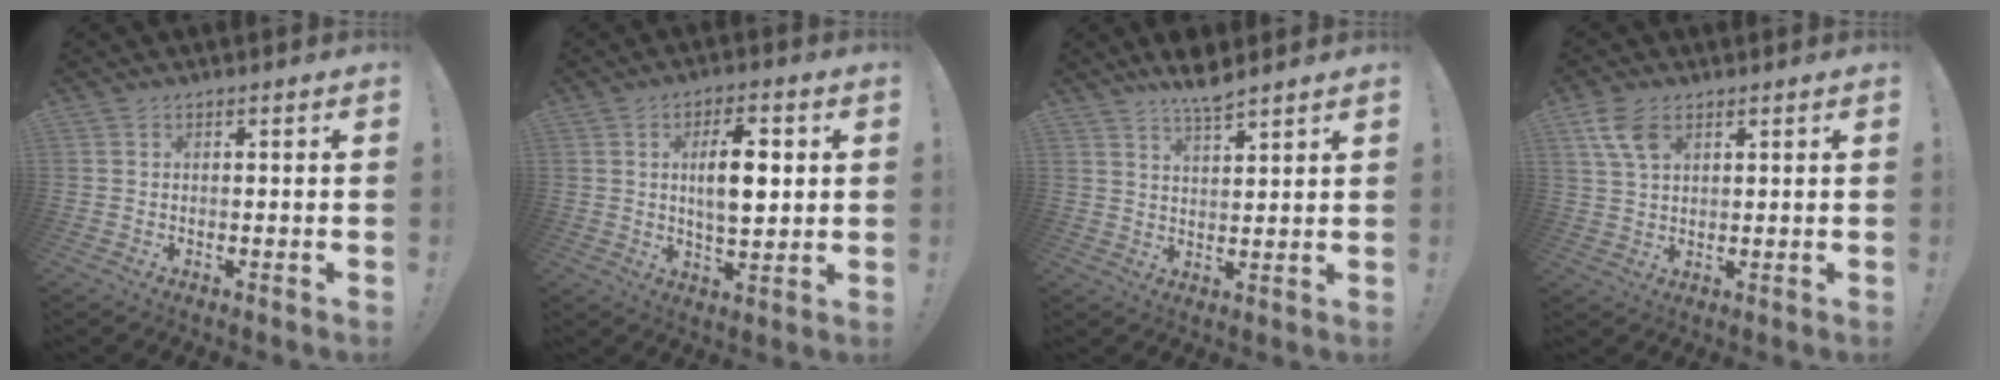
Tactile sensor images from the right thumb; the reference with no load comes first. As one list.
[{"total": 10.6, "force": [1.9, 4.6, 9.4], "torque": [-0.142, -0.001, 0.028]}, {"total": 6.1, "force": [5.3, 0.7, 3.0], "torque": [-0.047, -0.037, 0.091]}, {"total": 7.3, "force": [3.7, 4.2, 4.7], "torque": [-0.097, -0.007, 0.072]}]